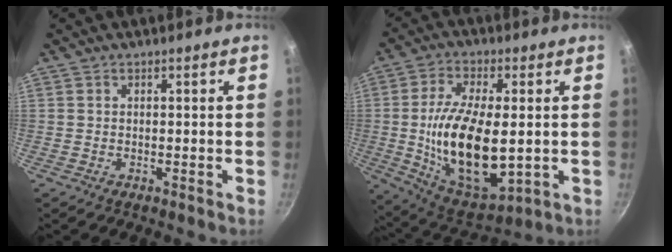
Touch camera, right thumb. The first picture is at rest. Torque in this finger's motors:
{"motor_torque": [-0.81, 1.51, 2.00, -0.35, 0.33]}